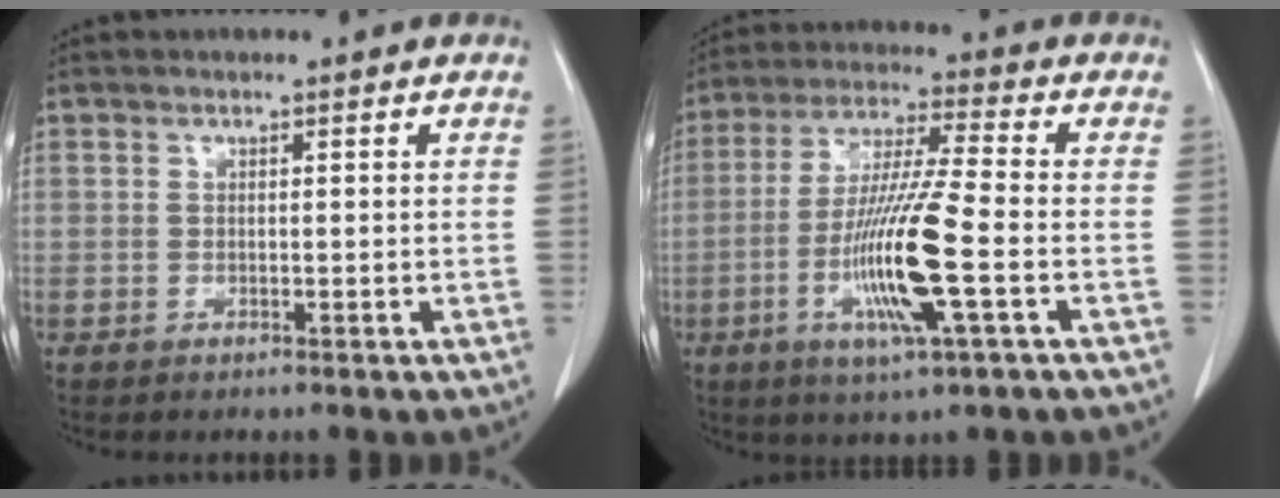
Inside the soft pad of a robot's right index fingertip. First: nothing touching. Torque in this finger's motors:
{"motor_torque": [1.62, -0.52, 0.41, 0.21]}